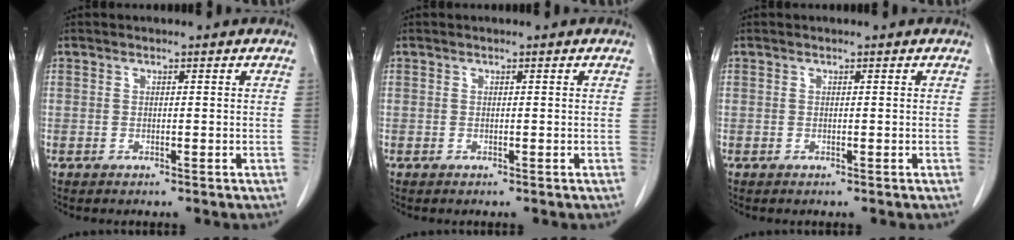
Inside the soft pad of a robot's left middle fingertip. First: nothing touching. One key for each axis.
{"total": 0.0}
{"total": 0.0}